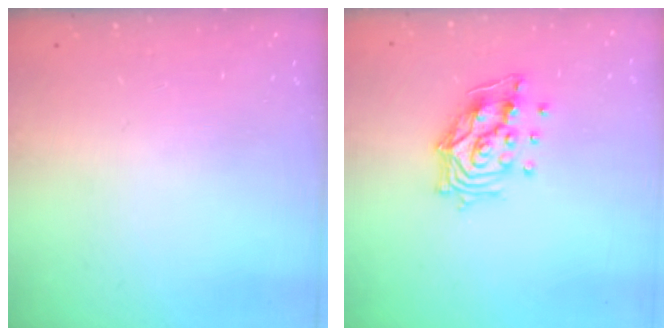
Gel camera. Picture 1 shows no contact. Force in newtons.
{"total": 11.8, "press": 11.7, "slide": 1.4}